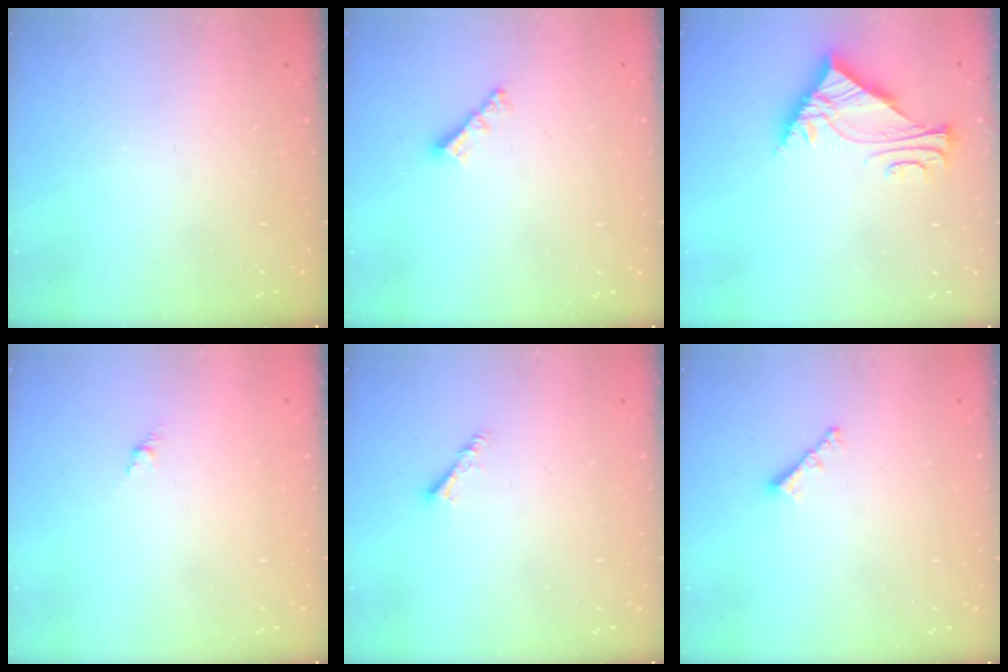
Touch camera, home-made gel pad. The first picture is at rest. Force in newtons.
{"total": 3.8, "press": 3.8, "slide": 0.2}
{"total": 7.9, "press": 7.8, "slide": 1.1}
{"total": 1.5, "press": 1.4, "slide": 0.6}
{"total": 3.0, "press": 2.9, "slide": 0.6}
{"total": 2.2, "press": 2.2, "slide": 0.5}